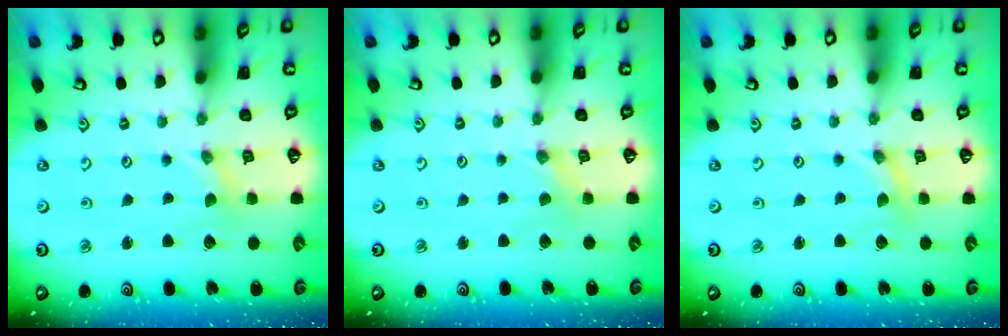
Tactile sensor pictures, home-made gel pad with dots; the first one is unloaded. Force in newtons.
{"total": 1.1, "press": 1.1, "slide": 0.3}
{"total": 0.0}